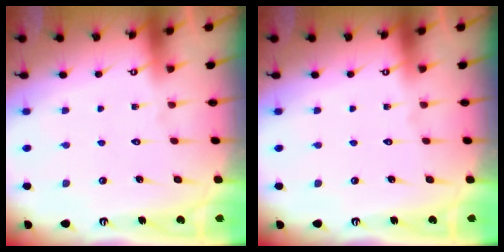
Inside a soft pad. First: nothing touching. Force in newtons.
{"total": 0.0}